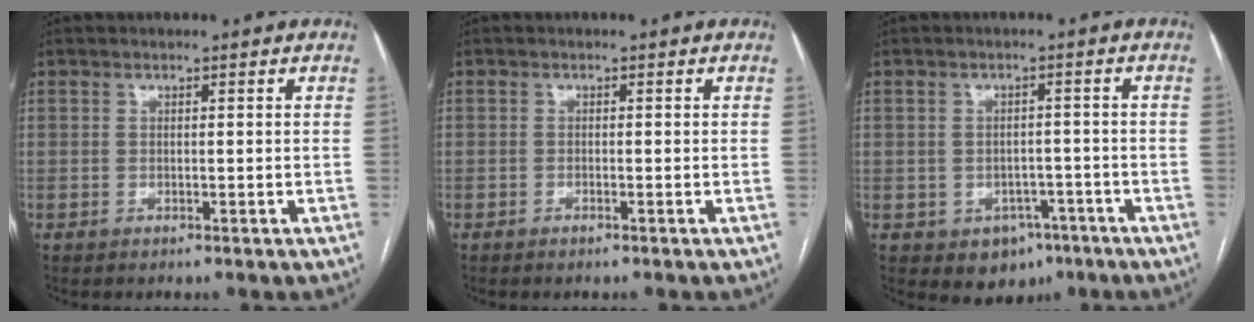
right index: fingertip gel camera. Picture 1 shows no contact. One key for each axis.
{"total": 0.5, "fx": -0.4, "fy": 0.0, "fz": 0.3, "tx": -0.013, "ty": 0.000, "tz": -0.004}
{"total": 5.7, "fx": -3.0, "fy": 4.4, "fz": 2.1, "tx": -0.017, "ty": 0.010, "tz": -0.029}